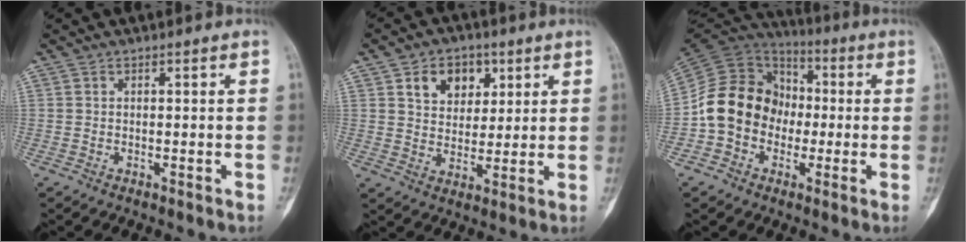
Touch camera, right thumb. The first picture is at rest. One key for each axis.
{"total": 8.8, "fx": 3.8, "fy": 6.5, "fz": 4.6, "tx": -0.036, "ty": -0.015, "tz": 0.063}
{"total": 15.3, "fx": -2.3, "fy": 13.0, "fz": 7.9, "tx": -0.114, "ty": 0.043, "tz": -0.051}